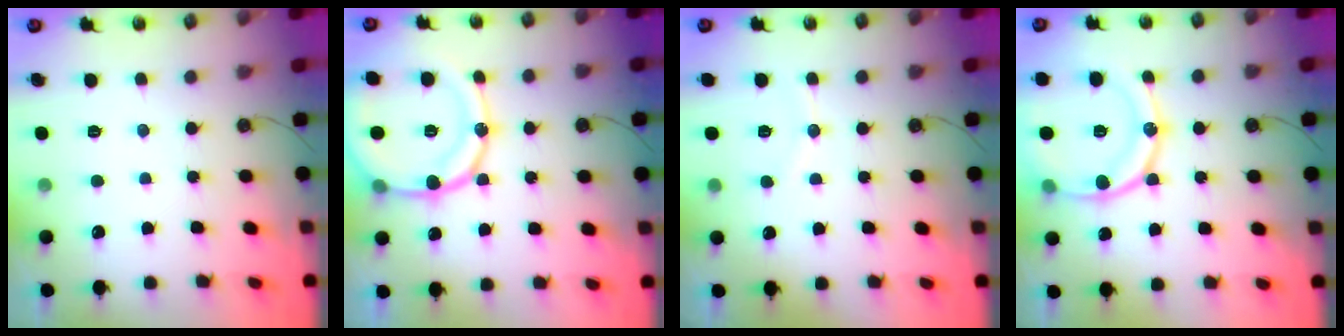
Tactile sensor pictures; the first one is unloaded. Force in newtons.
{"total": 19.2, "press": 18.9, "slide": 3.4}
{"total": 5.6, "press": 5.5, "slide": 0.6}
{"total": 19.3, "press": 19.0, "slide": 3.4}